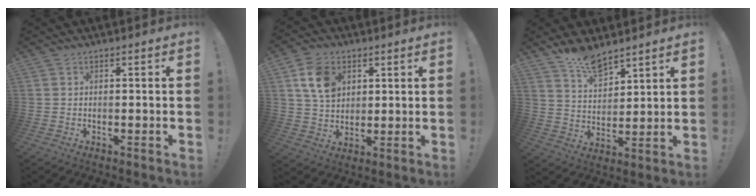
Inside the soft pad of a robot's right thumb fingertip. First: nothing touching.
{"total": 11.2, "force": [4.5, 8.4, 6.0], "torque": [-0.091, -0.002, 0.090]}
{"total": 9.7, "force": [8.2, 3.5, 3.8], "torque": [-0.061, -0.058, 0.153]}